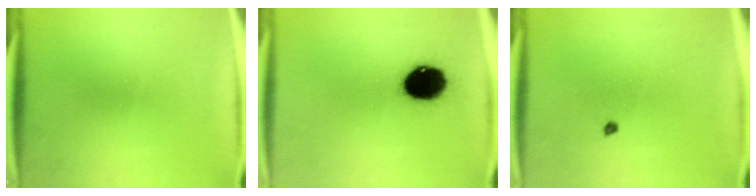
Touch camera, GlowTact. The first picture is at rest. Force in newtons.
{"total": 13.3}
{"total": 0.6}